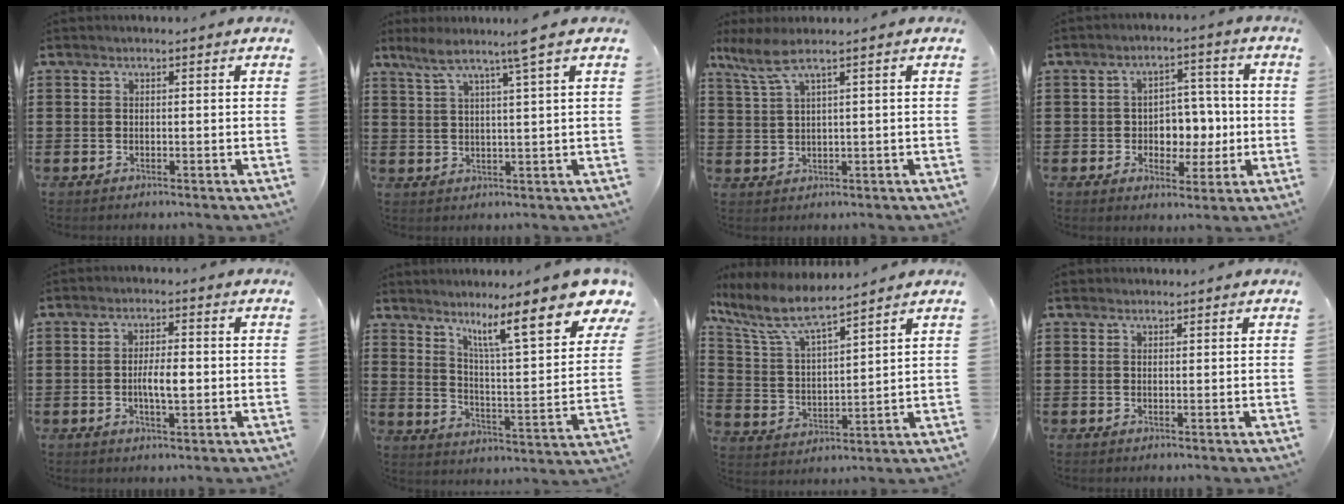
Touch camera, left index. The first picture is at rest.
{"total": 5.2, "force": [3.5, -0.8, 3.8], "torque": [-0.088, -0.007, 0.056]}
{"total": 3.8, "force": [1.9, 0.0, 3.2], "torque": [-0.078, -0.002, 0.030]}
{"total": 5.6, "force": [-0.5, 4.8, 2.9], "torque": [-0.056, 0.007, -0.014]}
{"total": 4.4, "force": [-0.5, 1.5, 4.1], "torque": [-0.080, 0.002, -0.013]}
{"total": 13.2, "force": [9.4, 1.4, 9.2], "torque": [-0.163, -0.054, 0.145]}
{"total": 8.1, "force": [6.6, 1.4, 4.4], "torque": [-0.114, -0.029, 0.114]}
{"total": 0.8, "force": [0.7, 0.4, 0.1], "torque": [-0.003, 0.001, 0.014]}